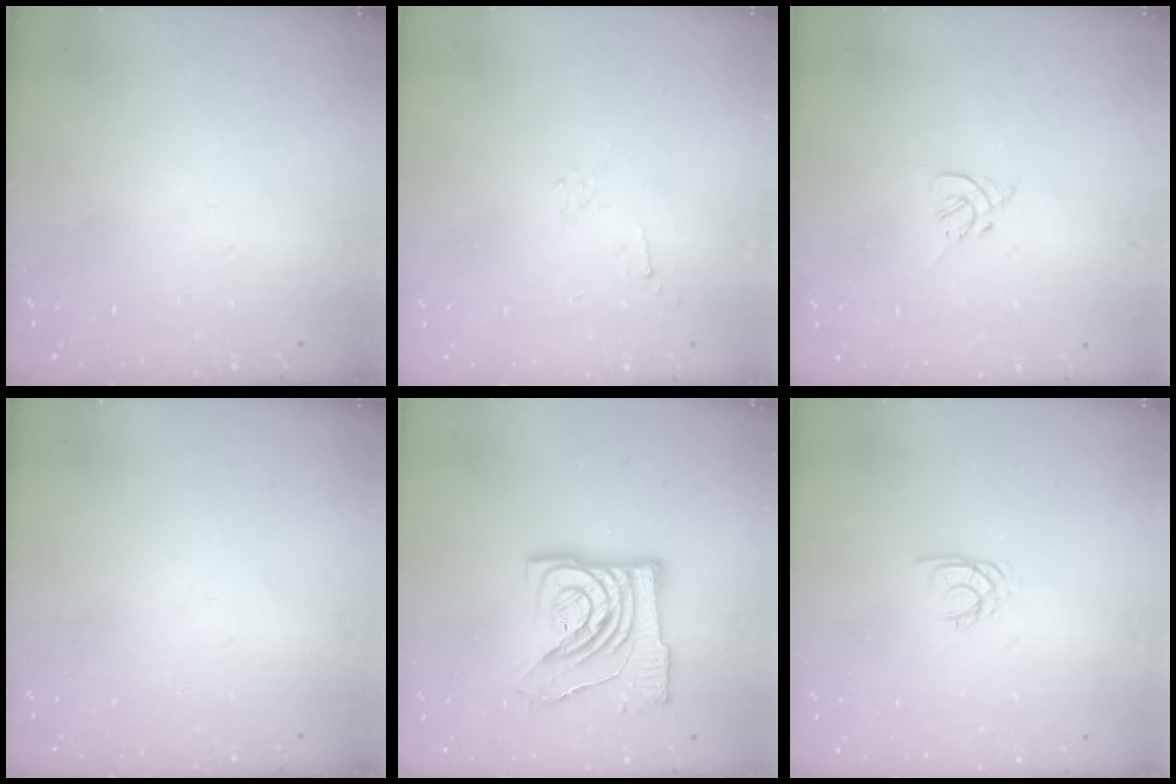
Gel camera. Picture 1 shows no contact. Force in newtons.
{"total": 2.9, "press": 2.8, "slide": 0.8}
{"total": 2.7, "press": 2.6, "slide": 0.7}
{"total": 0.0}
{"total": 13.9, "press": 13.8, "slide": 1.8}
{"total": 2.0, "press": 1.9, "slide": 0.4}